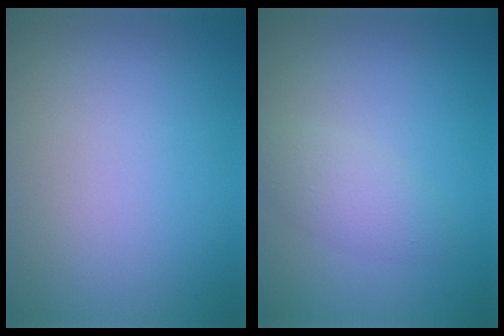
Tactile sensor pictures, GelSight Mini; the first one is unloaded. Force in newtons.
{"total": 2.1, "press": 2.1, "slide": 0.2}